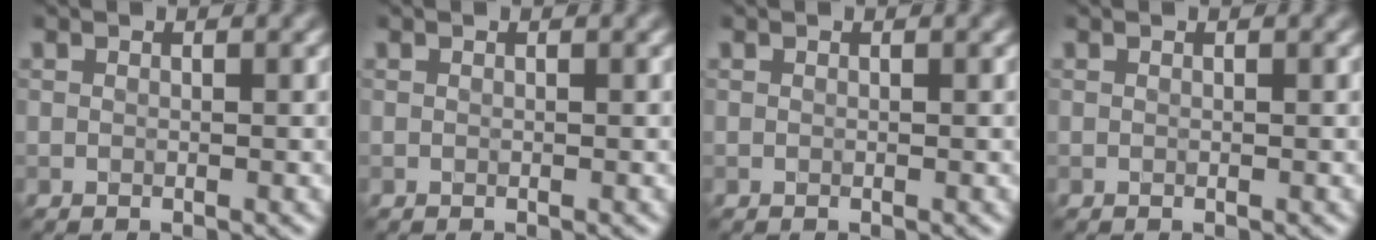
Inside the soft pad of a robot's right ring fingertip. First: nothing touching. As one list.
[{"total": 0.0}, {"total": 0.0}, {"total": 0.0}]